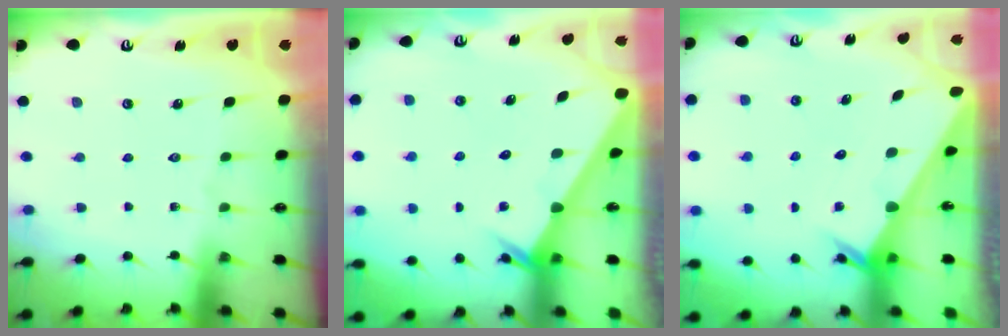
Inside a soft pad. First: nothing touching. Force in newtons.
{"total": 2.4, "press": 2.4, "slide": 0.1}
{"total": 2.1, "press": 2.1, "slide": 0.1}